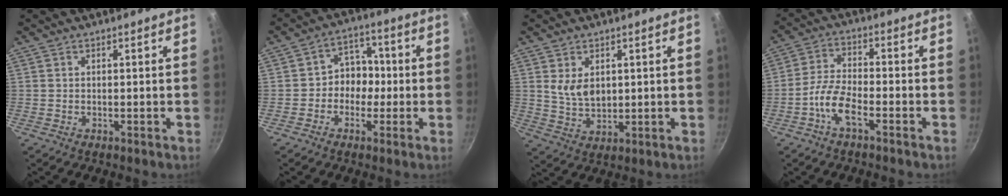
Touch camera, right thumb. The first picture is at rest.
{"total": 7.1, "force": [-1.0, 6.1, 3.4], "torque": [0.006, 0.027, -0.028]}
{"total": 6.0, "force": [1.5, 3.9, 4.4], "torque": [-0.066, -0.020, 0.037]}
{"total": 6.7, "force": [-3.6, 2.3, 5.1], "torque": [-0.110, 0.025, -0.079]}